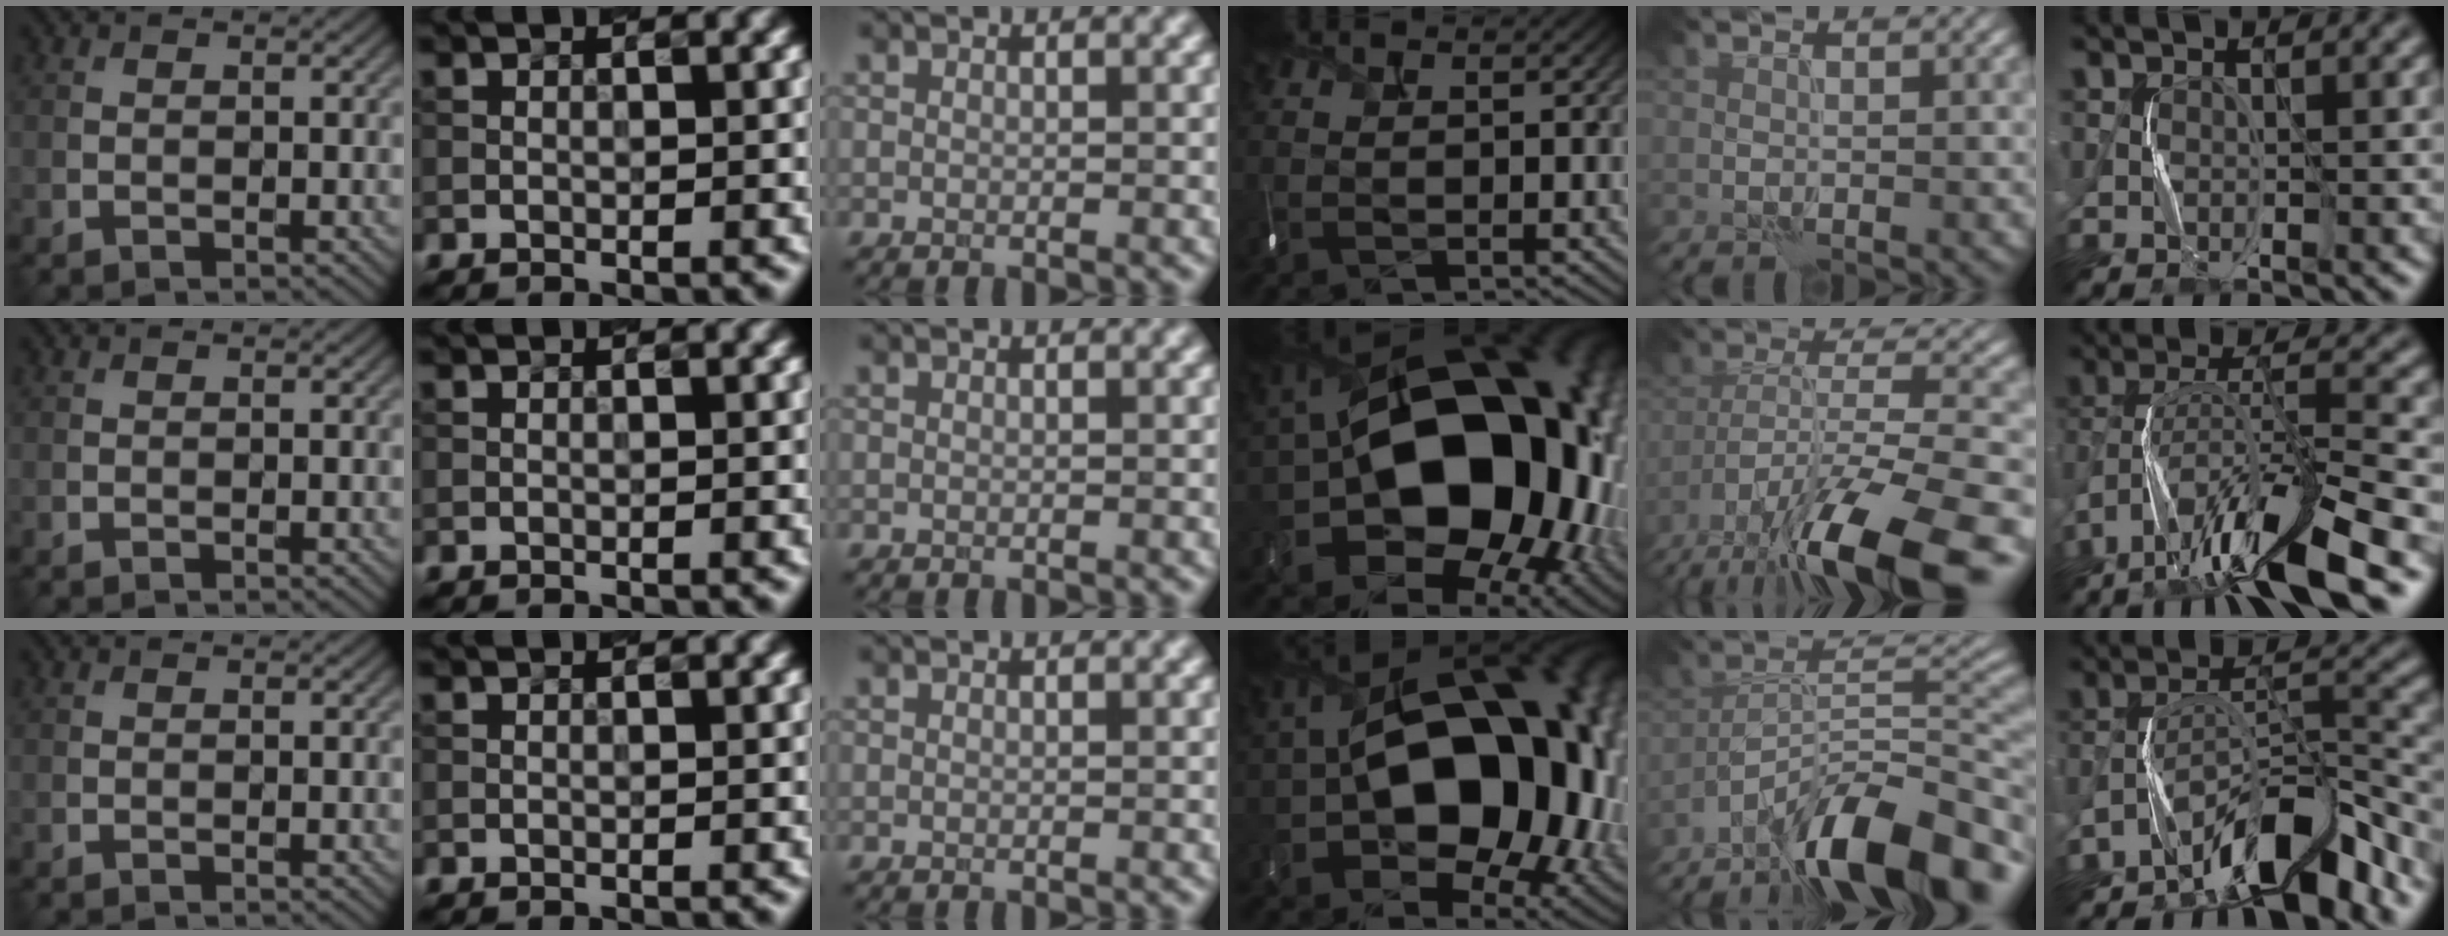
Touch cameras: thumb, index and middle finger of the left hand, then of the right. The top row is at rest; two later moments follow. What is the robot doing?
{"motion": "shake", "object": "tambourine"}